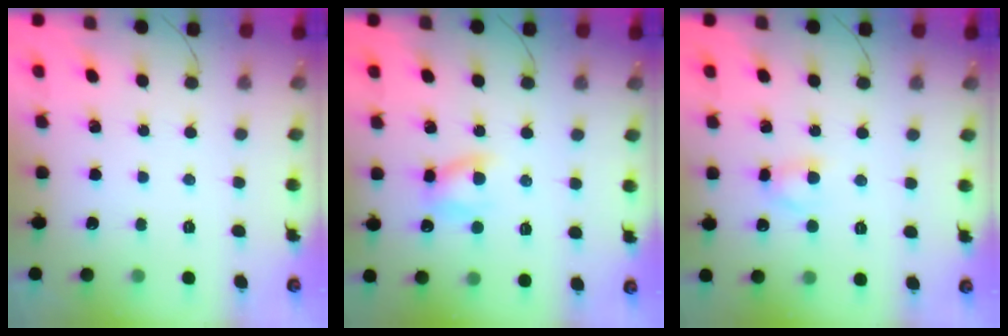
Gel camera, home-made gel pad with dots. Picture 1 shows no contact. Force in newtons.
{"total": 6.8, "press": 6.6, "slide": 1.8}
{"total": 4.0, "press": 3.8, "slide": 1.1}